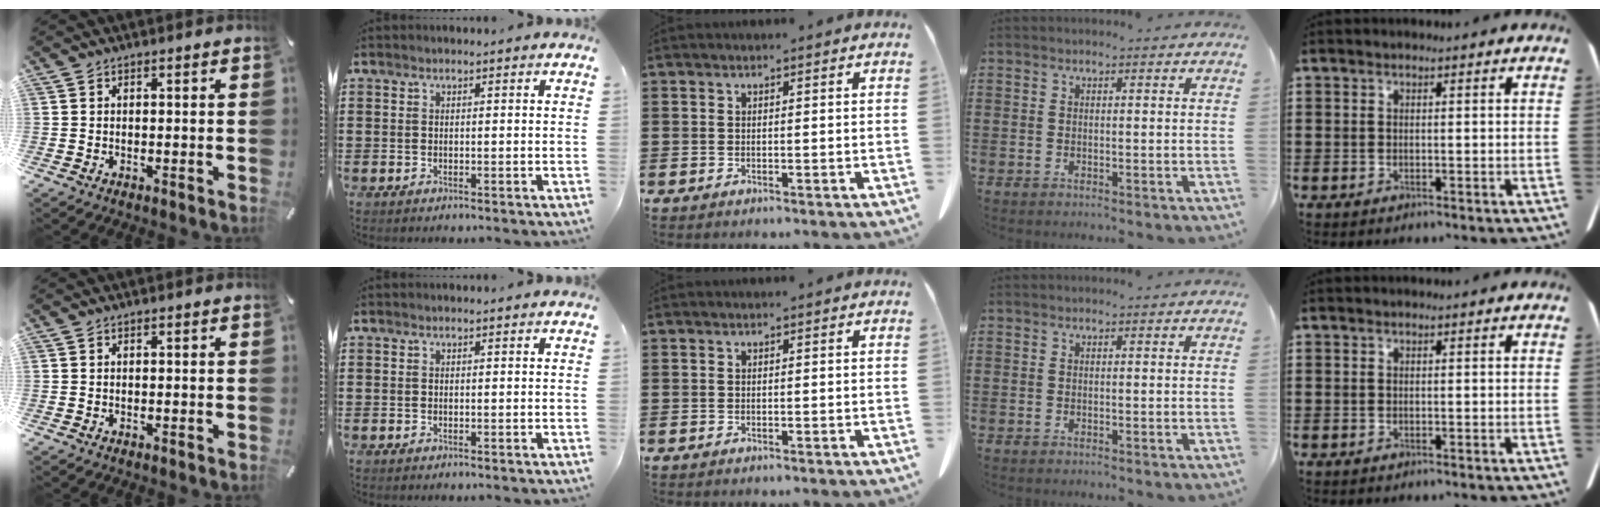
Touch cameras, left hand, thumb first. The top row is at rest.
{}